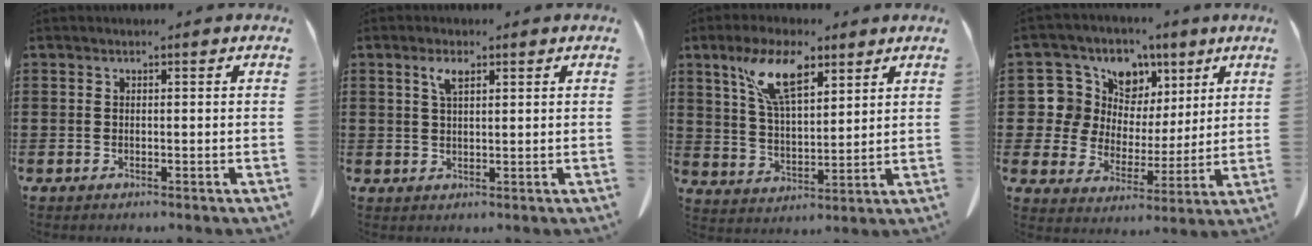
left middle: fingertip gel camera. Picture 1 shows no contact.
{"total": 3.0, "force": [1.5, 0.9, 2.4], "torque": [-0.053, 0.004, 0.026]}
{"total": 10.5, "force": [6.5, 4.0, 7.2], "torque": [-0.157, 0.001, 0.120]}
{"total": 9.3, "force": [5.0, 7.5, 2.3], "torque": [-0.094, -0.027, 0.095]}